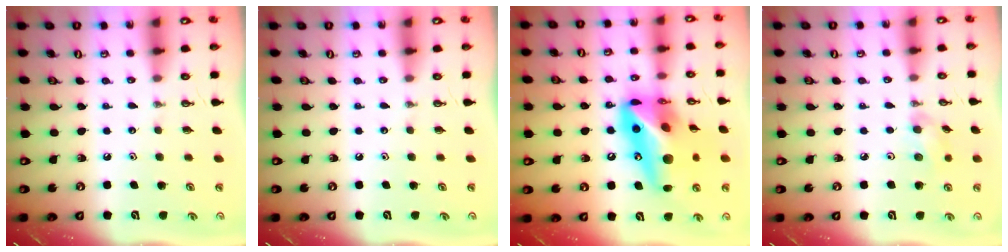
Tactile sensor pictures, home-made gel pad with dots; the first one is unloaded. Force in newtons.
{"total": 0.0}
{"total": 21.6, "press": 21.3, "slide": 3.3}
{"total": 5.7, "press": 5.5, "slide": 1.6}